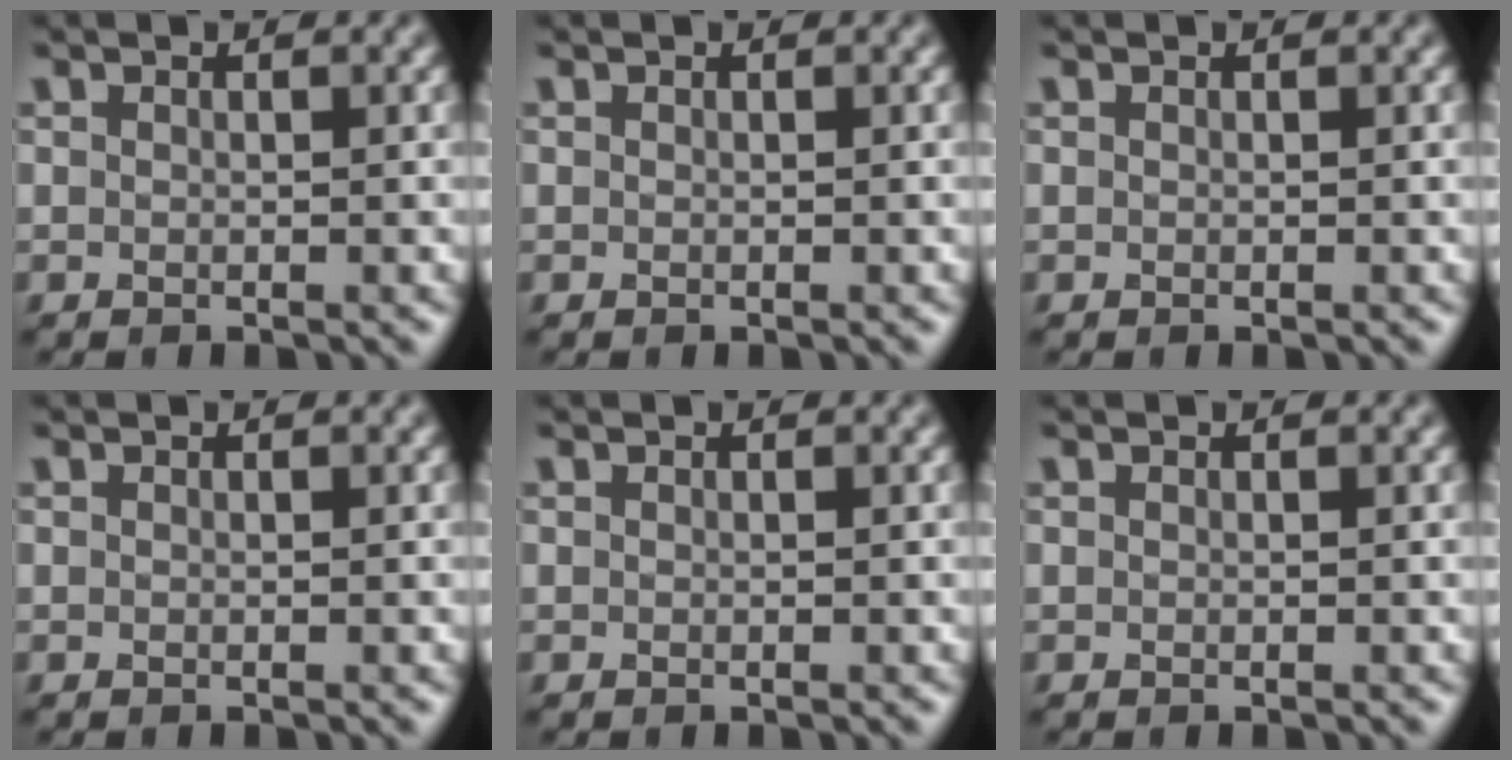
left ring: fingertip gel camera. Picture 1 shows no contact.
{"total": 0.0}
{"total": 0.0}
{"total": 0.0}
{"total": 0.0}
{"total": 0.0}